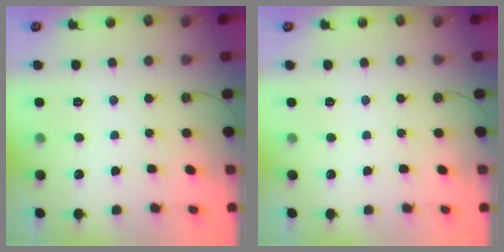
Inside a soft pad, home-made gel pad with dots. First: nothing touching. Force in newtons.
{"total": 0.0}